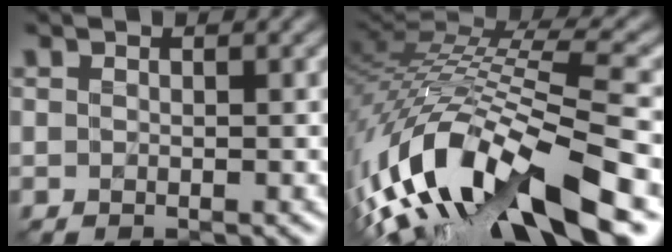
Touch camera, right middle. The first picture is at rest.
{"total": 15.6, "force": [-6.8, 5.1, 13.1], "torque": [-0.264, 0.014, -0.122]}